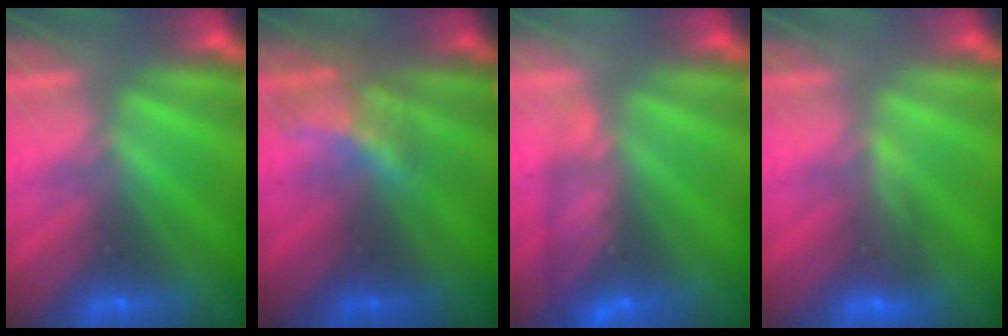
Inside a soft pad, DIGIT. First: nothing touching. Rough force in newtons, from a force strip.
{"total": 2.1}
{"total": 5.4}
{"total": 4.3}